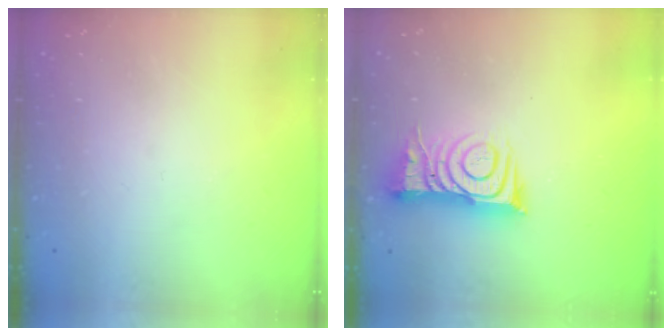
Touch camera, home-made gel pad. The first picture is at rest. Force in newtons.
{"total": 10.1, "press": 10.0, "slide": 1.0}